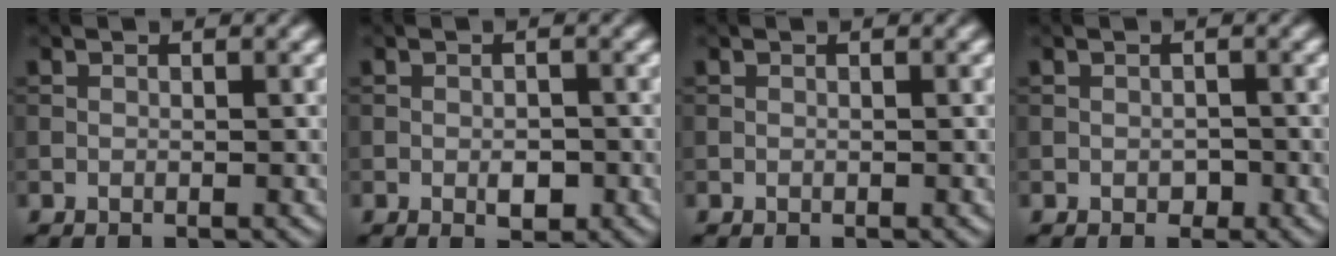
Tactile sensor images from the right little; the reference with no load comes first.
{"total": 1.8, "force": [-0.6, 0.9, 1.4], "torque": [-0.021, 0.000, -0.009]}
{"total": 0.0}
{"total": 0.9, "force": [-0.3, 0.7, 0.5], "torque": [-0.006, -0.003, -0.006]}